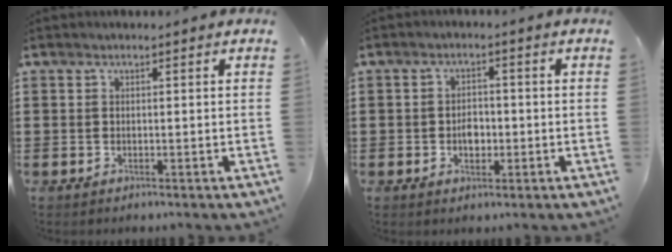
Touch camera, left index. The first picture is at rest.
{"total": 3.0, "force": [-0.6, 1.9, 2.2], "torque": [-0.036, -0.002, -0.013]}